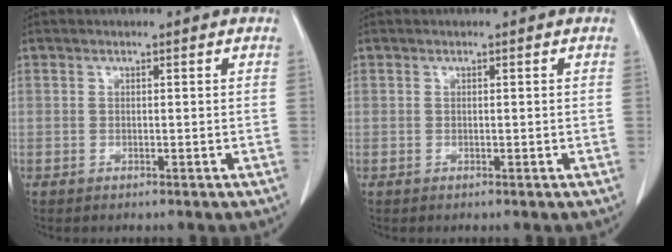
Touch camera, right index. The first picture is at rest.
{"total": 0.0}